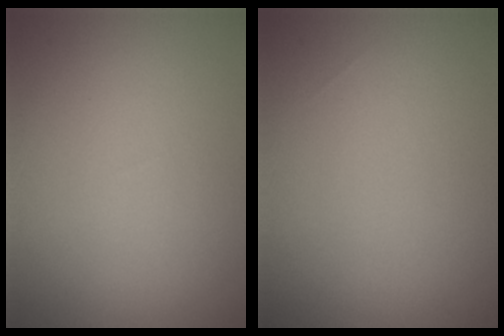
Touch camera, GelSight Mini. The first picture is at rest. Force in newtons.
{"total": 0.0}